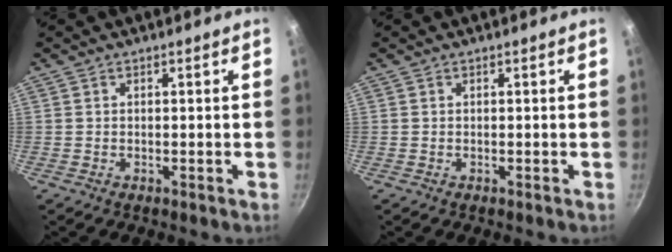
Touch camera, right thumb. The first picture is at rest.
{"total": 0.0}